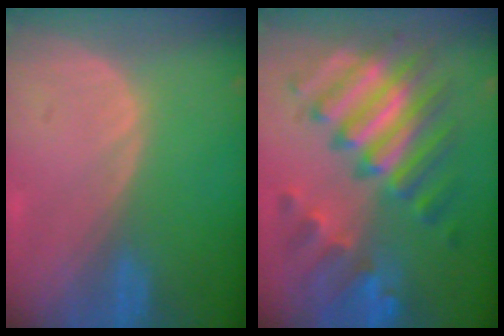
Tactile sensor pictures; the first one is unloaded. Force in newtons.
{"total": 11.8, "press": 11.8, "slide": 1.2}